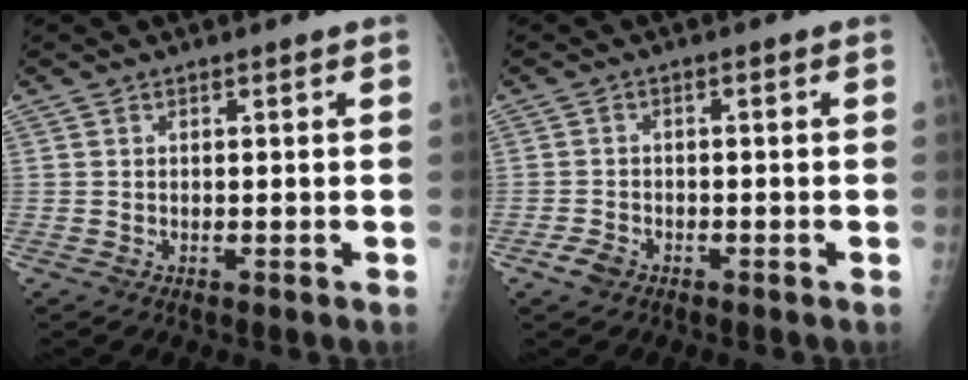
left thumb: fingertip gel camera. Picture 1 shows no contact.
{"total": 2.5, "force": [-1.7, 1.5, 1.1], "torque": [-0.021, 0.008, -0.028]}